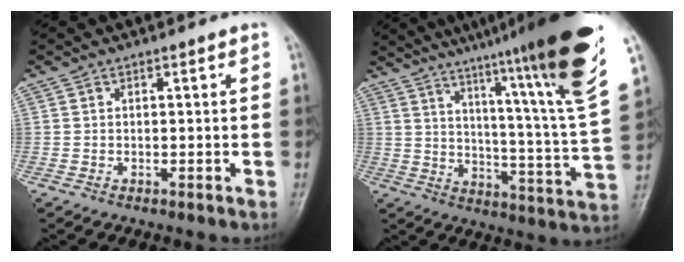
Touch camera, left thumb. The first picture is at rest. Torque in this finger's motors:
{"motor_torque": [3.09, 1.33, 1.64, -1.12, 0.15]}